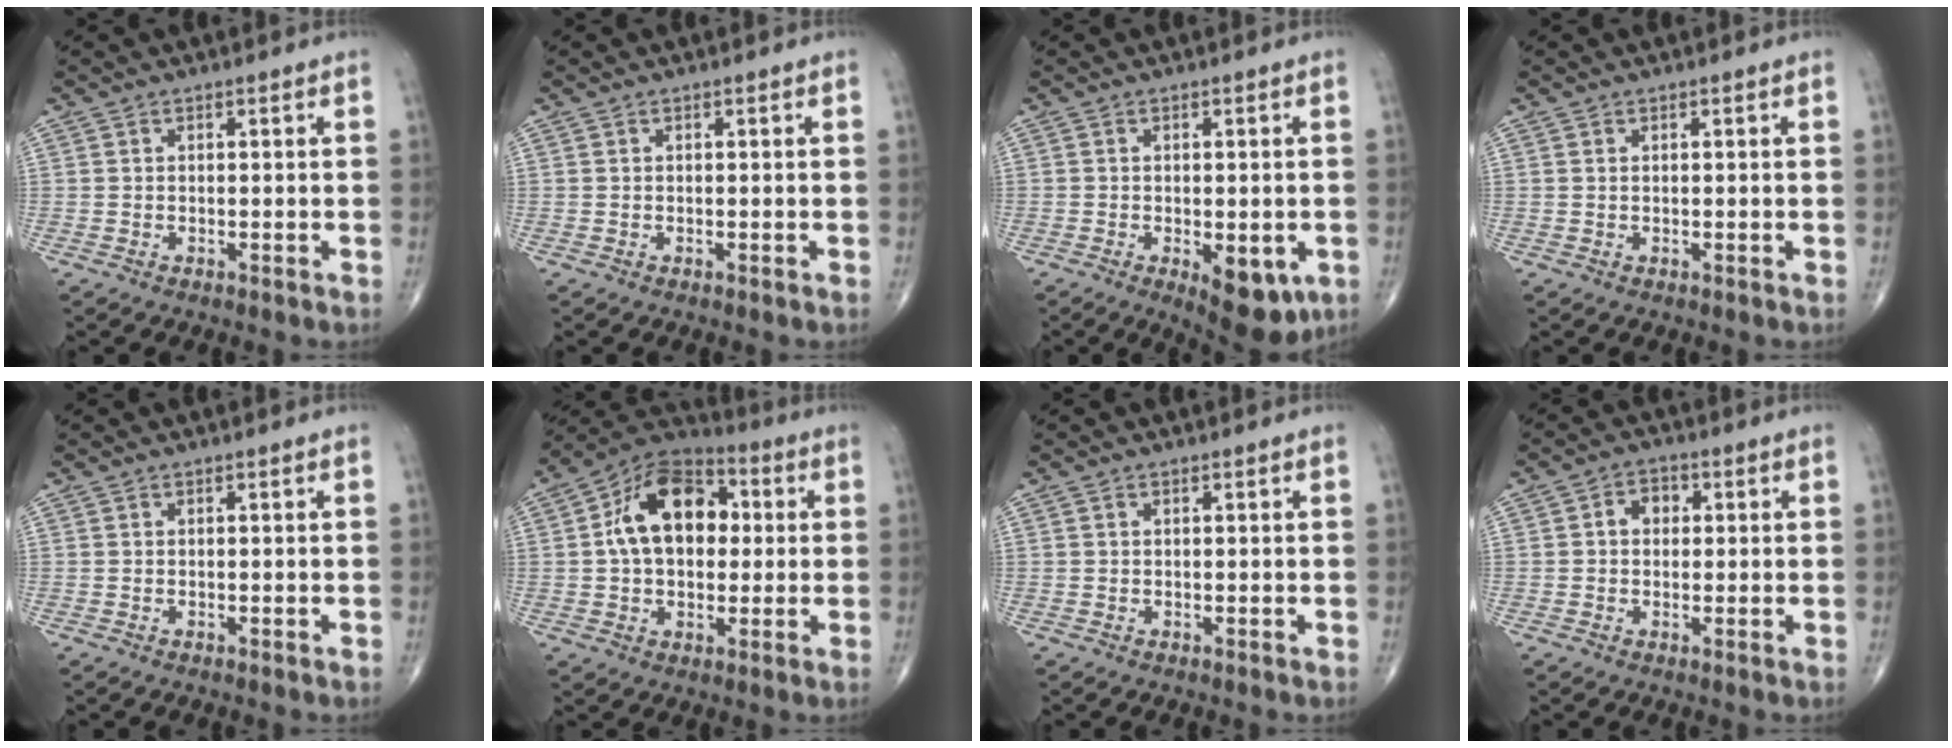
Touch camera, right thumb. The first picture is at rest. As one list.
[{"total": 0.0}, {"total": 9.2, "force": [-3.0, 4.1, 7.6], "torque": [-0.087, -0.012, -0.033]}, {"total": 0.0}, {"total": 0.0}, {"total": 16.4, "force": [2.3, 11.0, 12.0], "torque": [-0.167, 0.023, 0.029]}, {"total": 0.0}, {"total": 3.9, "force": [0.5, 3.1, 2.3], "torque": [-0.018, 0.012, 0.002]}]